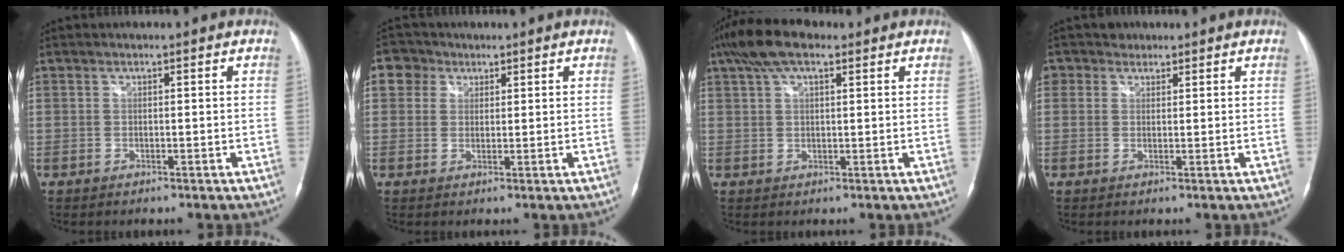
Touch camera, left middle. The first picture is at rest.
{"total": 3.7, "force": [1.7, 3.2, 0.6], "torque": [-0.015, 0.014, 0.029]}
{"total": 7.7, "force": [4.9, 2.7, 5.3], "torque": [-0.109, 0.030, 0.089]}
{"total": 2.5, "force": [1.5, 2.0, 0.0], "torque": [0.003, 0.009, 0.021]}